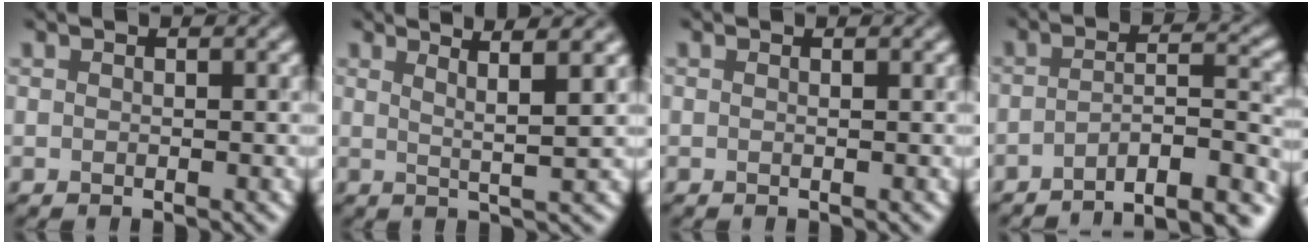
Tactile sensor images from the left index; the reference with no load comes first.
{"total": 4.1, "force": [2.5, 0.2, 3.3], "torque": [-0.063, 0.013, 0.043]}
{"total": 0.8, "force": [0.3, 0.5, 0.6], "torque": [0.003, 0.000, -0.014]}
{"total": 9.1, "force": [-7.2, 2.1, 5.2], "torque": [-0.061, 0.010, -0.084]}